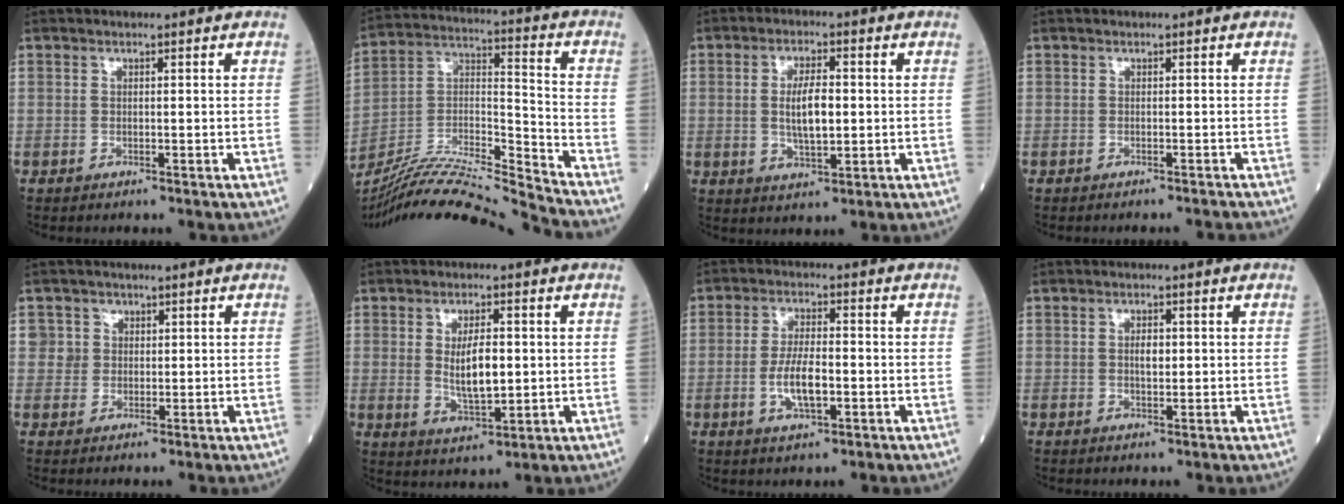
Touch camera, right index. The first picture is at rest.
{"total": 20.4, "force": [-19.1, -1.6, 6.8], "torque": [-0.141, 0.001, -0.335]}
{"total": 6.4, "force": [0.2, 2.1, 6.1], "torque": [-0.116, 0.001, 0.005]}
{"total": 2.4, "force": [-2.3, -0.5, 0.3], "torque": [0.000, -0.009, -0.027]}
{"total": 2.8, "force": [1.0, 2.7, -0.1], "torque": [0.020, 0.001, 0.011]}
{"total": 7.0, "force": [0.5, 2.4, 6.5], "torque": [-0.120, -0.006, 0.016]}
{"total": 6.5, "force": [-1.5, 2.0, 6.0], "torque": [-0.123, 0.000, -0.026]}
{"total": 2.2, "force": [0.3, 1.0, 2.0], "torque": [-0.035, 0.000, 0.004]}